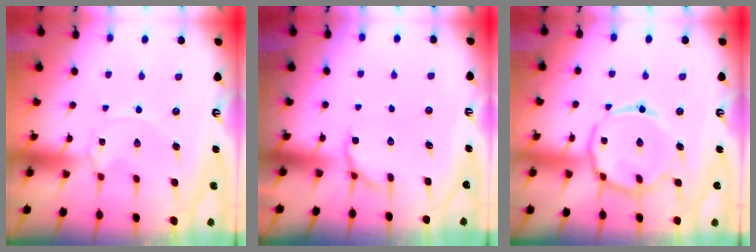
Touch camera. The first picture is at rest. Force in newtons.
{"total": 5.9, "press": 5.6, "slide": 2.0}
{"total": 14.3, "press": 14.3, "slide": 1.0}